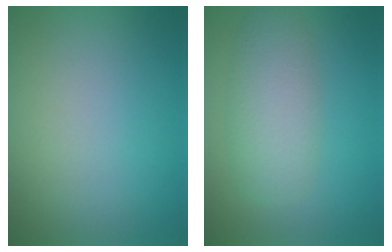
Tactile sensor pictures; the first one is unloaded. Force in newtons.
{"total": 4.4, "press": 4.4, "slide": 0.1}